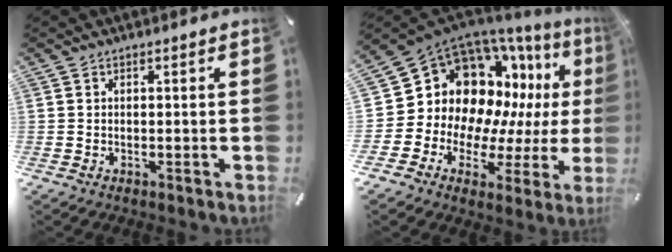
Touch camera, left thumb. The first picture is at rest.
{"total": 16.3, "force": [6.5, 13.1, 7.3], "torque": [-0.126, -0.091, 0.140]}